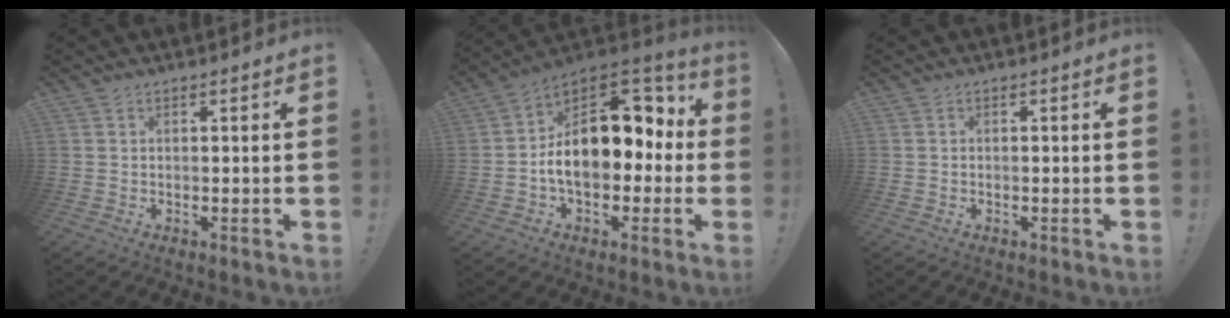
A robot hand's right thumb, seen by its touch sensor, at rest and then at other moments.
{"total": 19.7, "force": [0.4, 12.6, 15.2], "torque": [-0.212, 0.011, 0.016]}
{"total": 0.5, "force": [-0.5, 0.3, 0.1], "torque": [-0.003, 0.002, -0.008]}